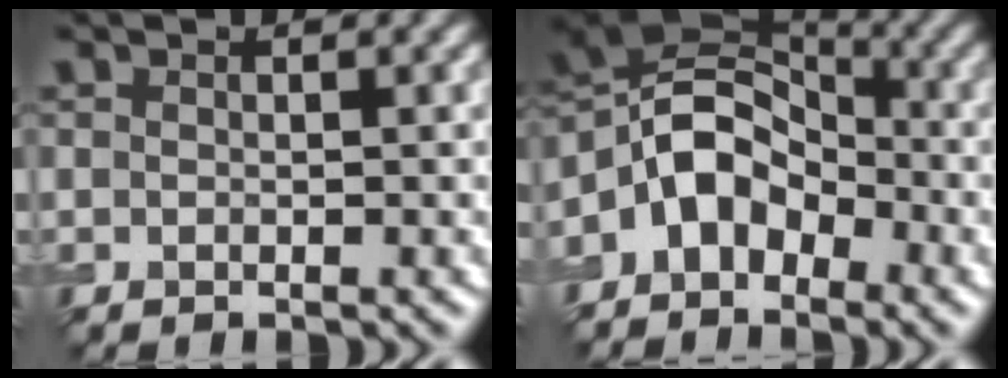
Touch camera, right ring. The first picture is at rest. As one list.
[{"total": 6.2, "force": [-2.6, 4.2, 3.7], "torque": [-0.056, 0.016, -0.062]}]